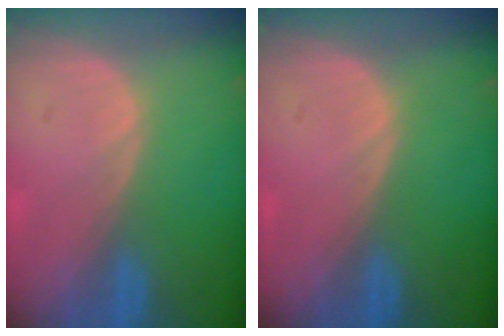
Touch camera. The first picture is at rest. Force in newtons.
{"total": 0.0}